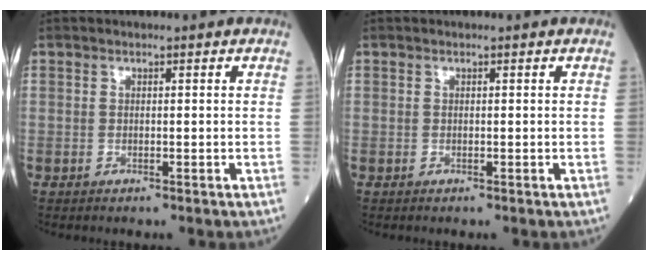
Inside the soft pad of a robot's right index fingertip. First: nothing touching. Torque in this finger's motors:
{"motor_torque": [0.00, 0.00, 0.00, 0.00]}